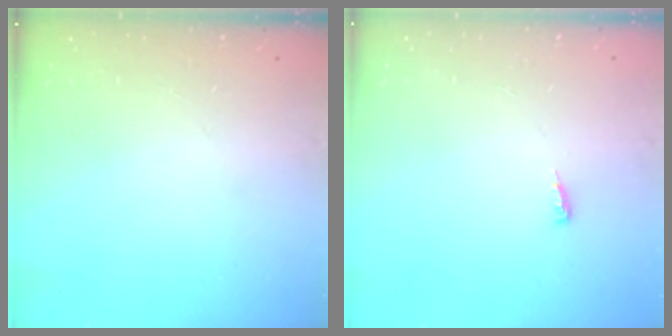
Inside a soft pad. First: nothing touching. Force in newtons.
{"total": 4.6, "press": 4.5, "slide": 0.9}